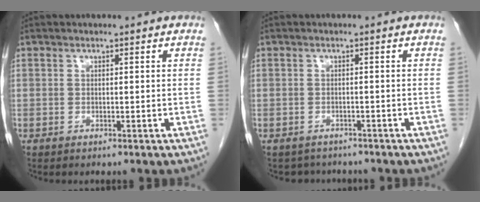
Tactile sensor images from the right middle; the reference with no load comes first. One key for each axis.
{"total": 3.9, "fx": -3.5, "fy": 1.8, "fz": 0.1, "tx": -0.001, "ty": 0.006, "tz": -0.045}